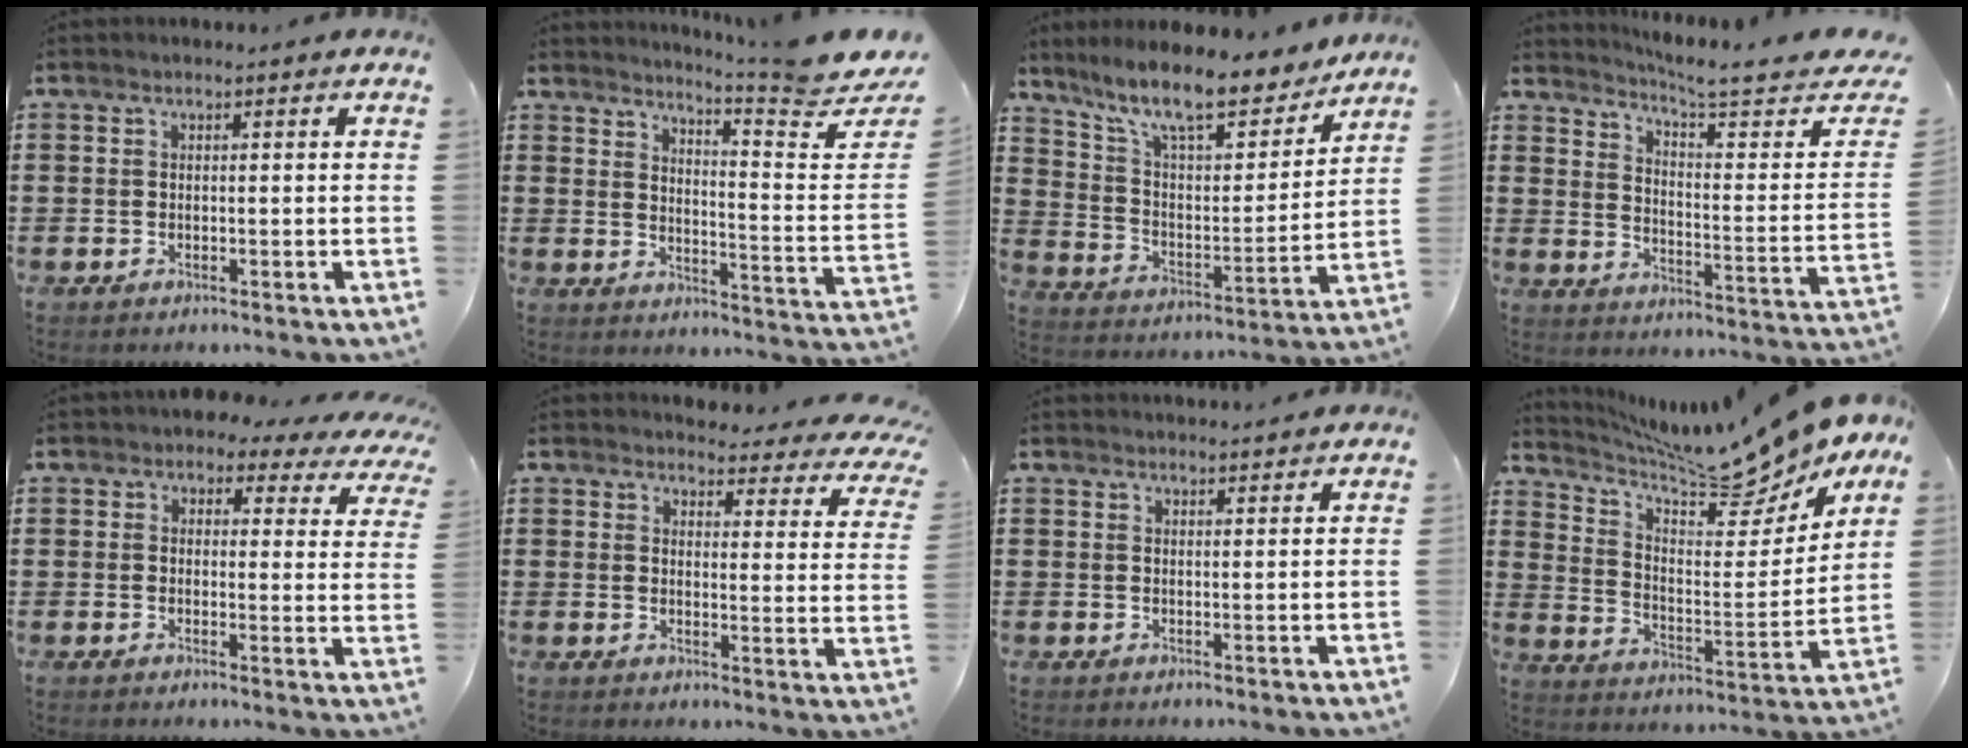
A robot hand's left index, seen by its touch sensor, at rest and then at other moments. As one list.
[{"total": 5.8, "force": [5.1, -0.3, 2.9], "torque": [-0.057, -0.053, 0.077]}, {"total": 11.5, "force": [9.5, 1.8, 6.3], "torque": [-0.141, -0.057, 0.160]}, {"total": 5.5, "force": [4.7, -0.2, 2.9], "torque": [-0.064, -0.041, 0.073]}, {"total": 3.2, "force": [2.7, 1.5, 1.0], "torque": [-0.027, -0.009, 0.044]}, {"total": 3.6, "force": [3.3, 0.6, 1.2], "torque": [-0.033, -0.026, 0.054]}, {"total": 1.8, "force": [1.8, 0.2, -0.1], "torque": [-0.002, -0.001, 0.036]}, {"total": 11.9, "force": [11.0, 0.9, 4.4], "torque": [-0.086, -0.091, 0.181]}]